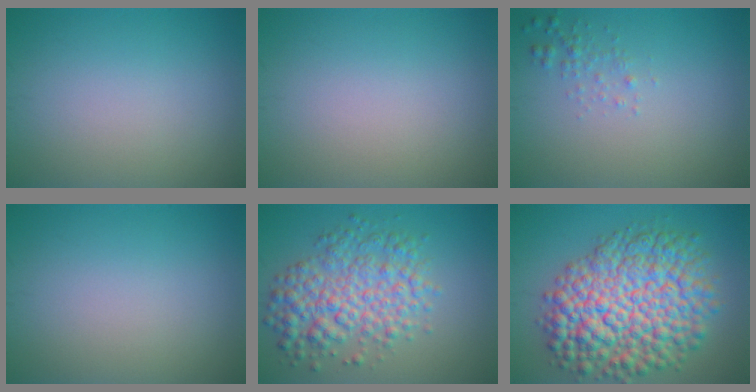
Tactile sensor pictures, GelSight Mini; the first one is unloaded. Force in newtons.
{"total": 0.0}
{"total": 1.1, "press": 1.1, "slide": 0.1}
{"total": 0.0}
{"total": 6.2, "press": 6.2, "slide": 0.0}
{"total": 12.3, "press": 12.3, "slide": 0.3}